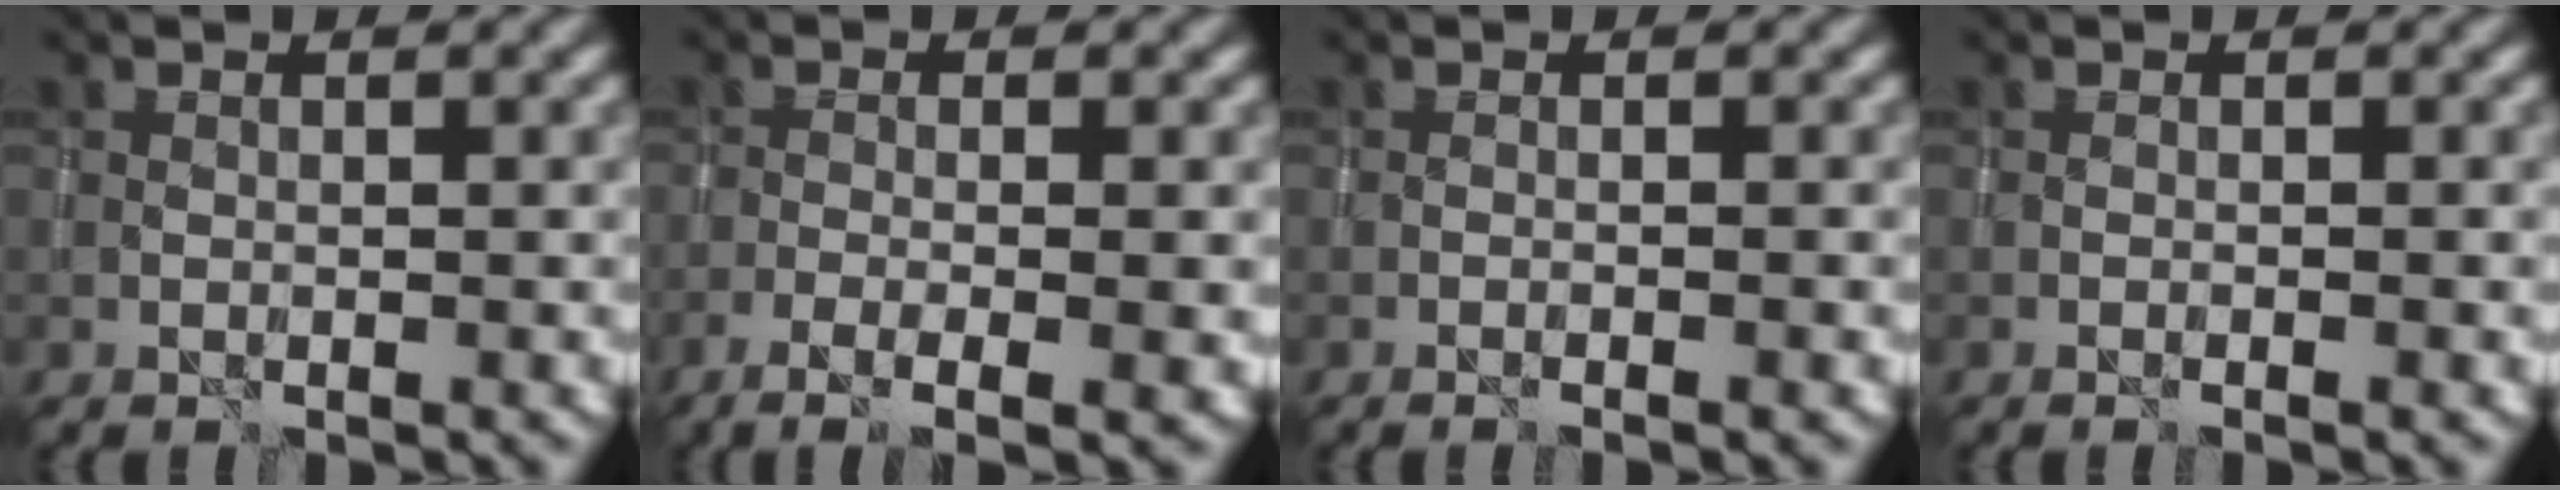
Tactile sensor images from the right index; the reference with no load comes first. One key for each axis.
{"total": 4.9, "fx": -1.9, "fy": 1.4, "fz": 4.3, "tx": -0.070, "ty": -0.006, "tz": -0.038}
{"total": 1.6, "fx": -0.6, "fy": 0.4, "fz": 1.4, "tx": -0.015, "ty": 0.001, "tz": -0.013}
{"total": 1.0, "fx": -0.4, "fy": 0.2, "fz": 0.9, "tx": -0.011, "ty": -0.002, "tz": -0.010}